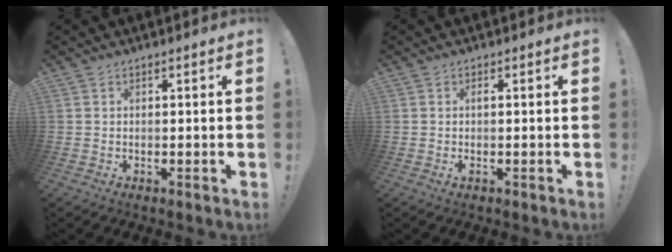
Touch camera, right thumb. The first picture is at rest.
{"total": 0.8, "force": [0.0, -0.3, 0.7], "torque": [-0.014, -0.001, -0.001]}